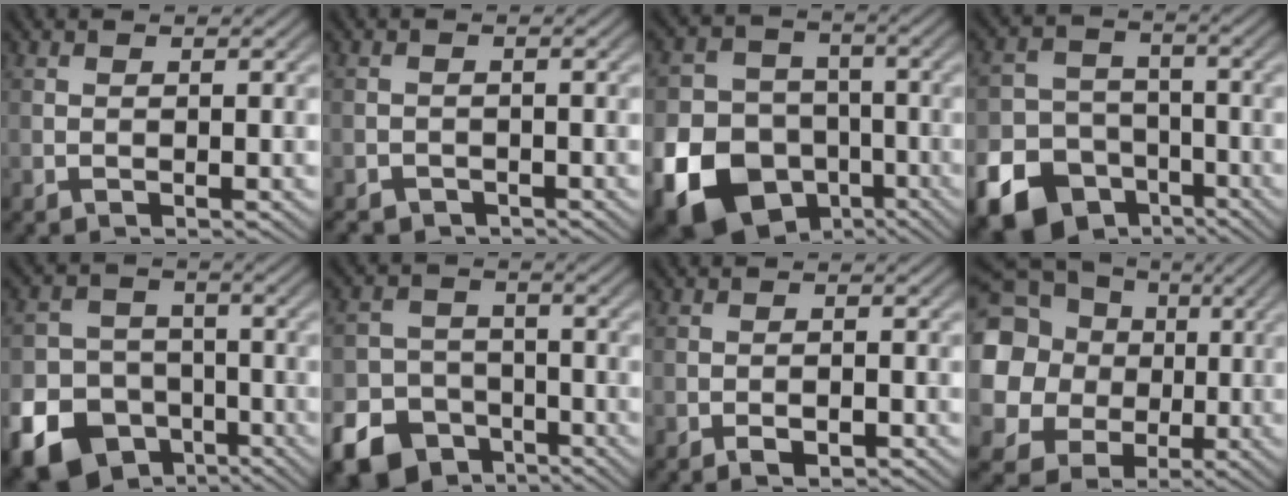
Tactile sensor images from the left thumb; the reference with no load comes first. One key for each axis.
{"total": 1.9, "fx": -1.6, "fy": 0.9, "fz": 0.3, "tx": -0.004, "ty": -0.003, "tz": -0.033}
{"total": 21.3, "fx": -9.5, "fy": 17.4, "fz": 7.8, "tx": -0.209, "ty": -0.079, "tz": -0.174}
{"total": 15.9, "fx": -9.6, "fy": 11.7, "fz": 4.9, "tx": -0.137, "ty": -0.073, "tz": -0.160}
{"total": 16.3, "fx": -9.3, "fy": 12.5, "fz": 4.8, "tx": -0.130, "ty": -0.073, "tz": -0.158}
{"total": 10.3, "fx": -6.7, "fy": 7.1, "fz": 3.4, "tx": -0.078, "ty": -0.030, "tz": -0.122}
{"total": 2.1, "fx": -1.3, "fy": 0.7, "fz": 1.6, "tx": -0.024, "ty": 0.002, "tz": -0.022}
{"total": 19.3, "fx": 2.9, "fy": 17.6, "fz": 7.3, "tx": -0.249, "ty": 0.023, "tz": 0.015}